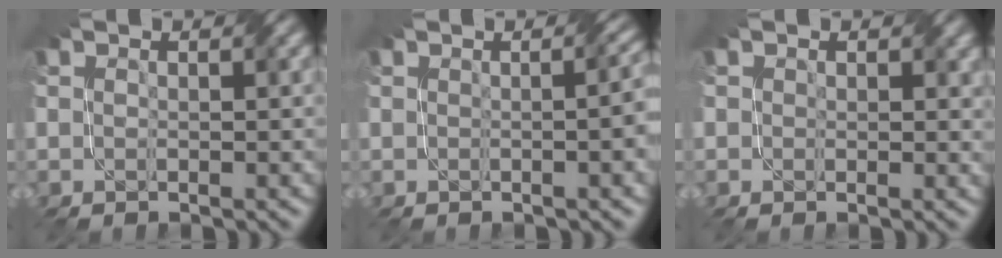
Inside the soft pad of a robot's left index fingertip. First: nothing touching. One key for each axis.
{"total": 4.8, "fx": 0.2, "fy": 2.0, "fz": 4.4, "tx": -0.021, "ty": 0.015, "tz": 0.005}
{"total": 1.5, "fx": 0.8, "fy": 1.0, "fz": 0.7, "tx": -0.006, "ty": -0.002, "tz": 0.011}